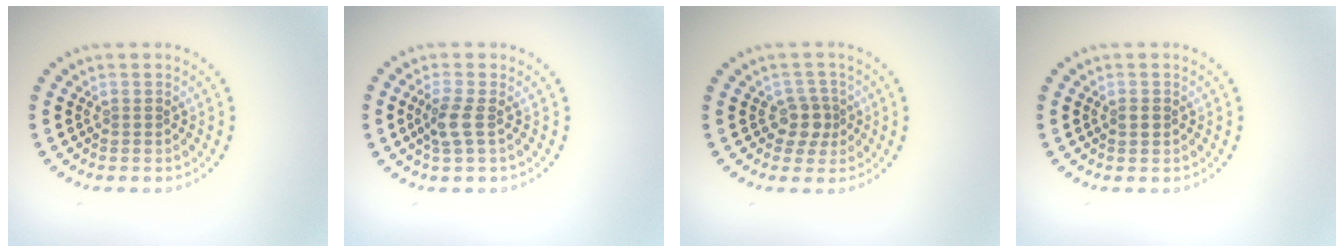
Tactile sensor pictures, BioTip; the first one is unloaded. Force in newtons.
{"total": 2.0, "press": 1.7, "slide": 1.0}
{"total": 2.2, "press": 1.8, "slide": 1.3}
{"total": 1.0, "press": 1.0, "slide": 0.1}